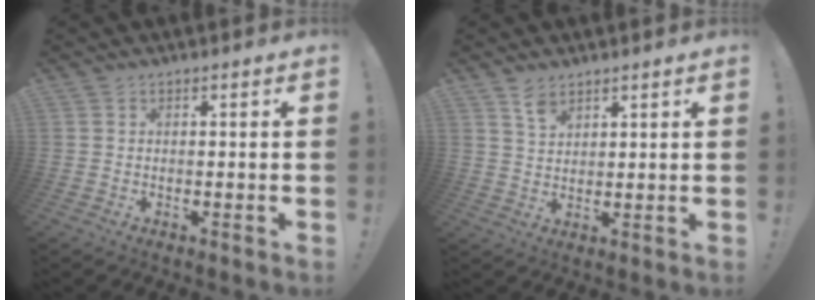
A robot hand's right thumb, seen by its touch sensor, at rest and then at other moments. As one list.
[{"total": 4.7, "force": [3.5, 2.5, 1.8], "torque": [-0.028, -0.022, 0.066]}]